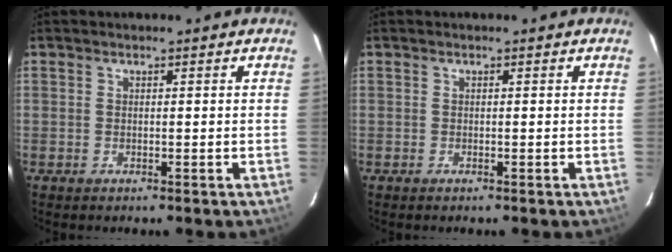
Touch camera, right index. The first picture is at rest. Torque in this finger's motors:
{"motor_torque": [-0.04, -0.03, 0.02, -0.01]}